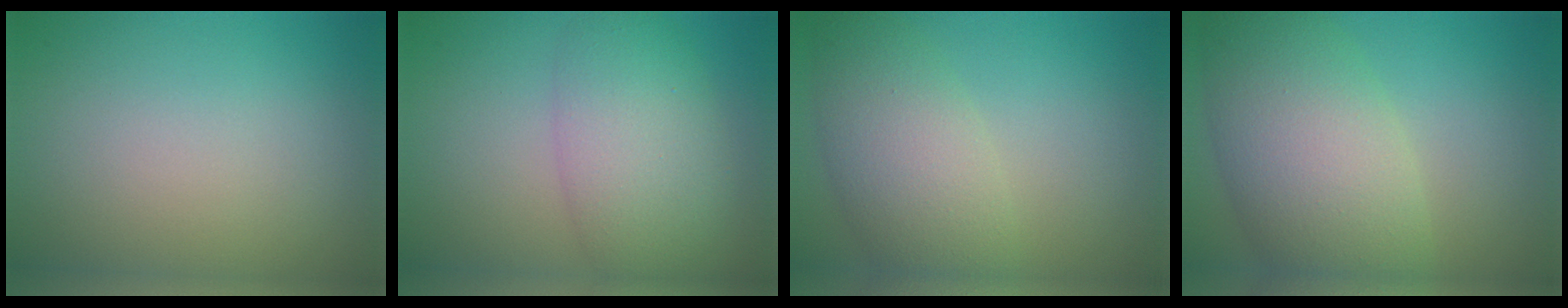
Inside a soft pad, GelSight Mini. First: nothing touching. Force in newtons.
{"total": 6.5, "press": 6.5, "slide": 0.2}
{"total": 5.7, "press": 5.7, "slide": 0.3}
{"total": 9.3, "press": 9.3, "slide": 0.1}